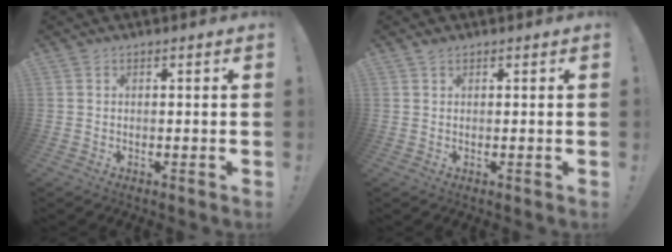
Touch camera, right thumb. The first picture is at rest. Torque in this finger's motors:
{"motor_torque": [0.13, 0.12, 0.00, -0.16, -0.01]}